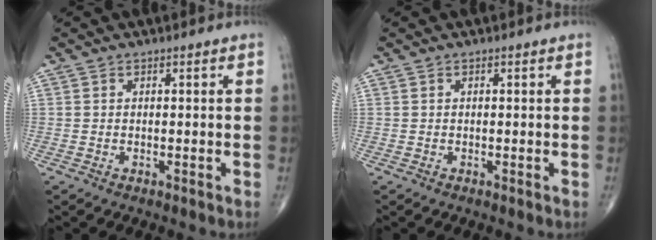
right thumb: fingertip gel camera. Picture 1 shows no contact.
{"total": 0.0}